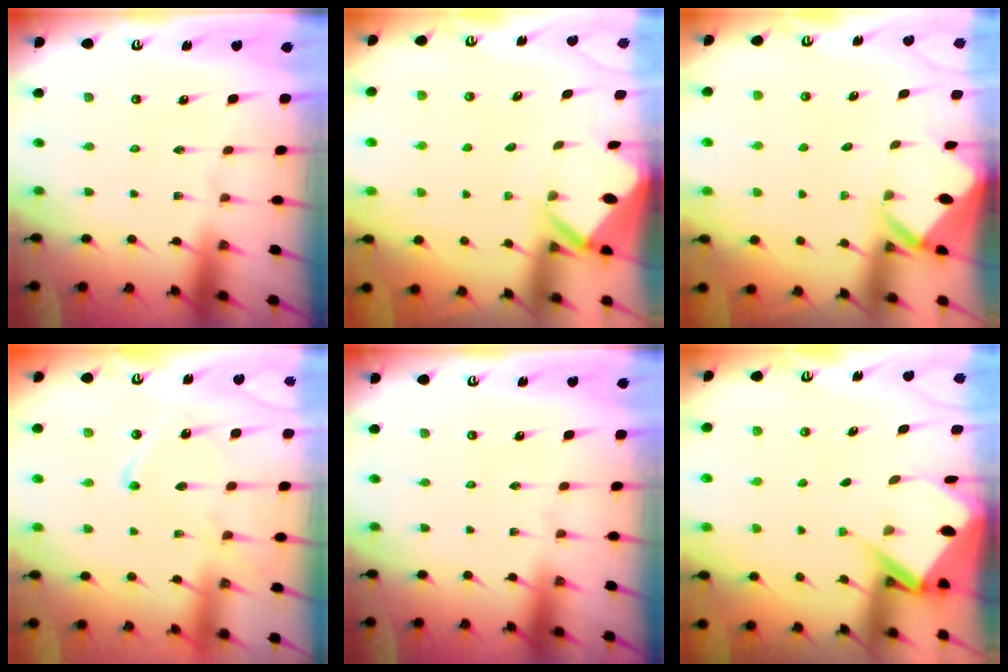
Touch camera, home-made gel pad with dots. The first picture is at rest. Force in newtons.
{"total": 3.9, "press": 3.9, "slide": 0.2}
{"total": 2.9, "press": 2.9, "slide": 0.1}
{"total": 13.1, "press": 13.0, "slide": 1.5}
{"total": 0.0}
{"total": 6.8, "press": 6.8, "slide": 0.7}